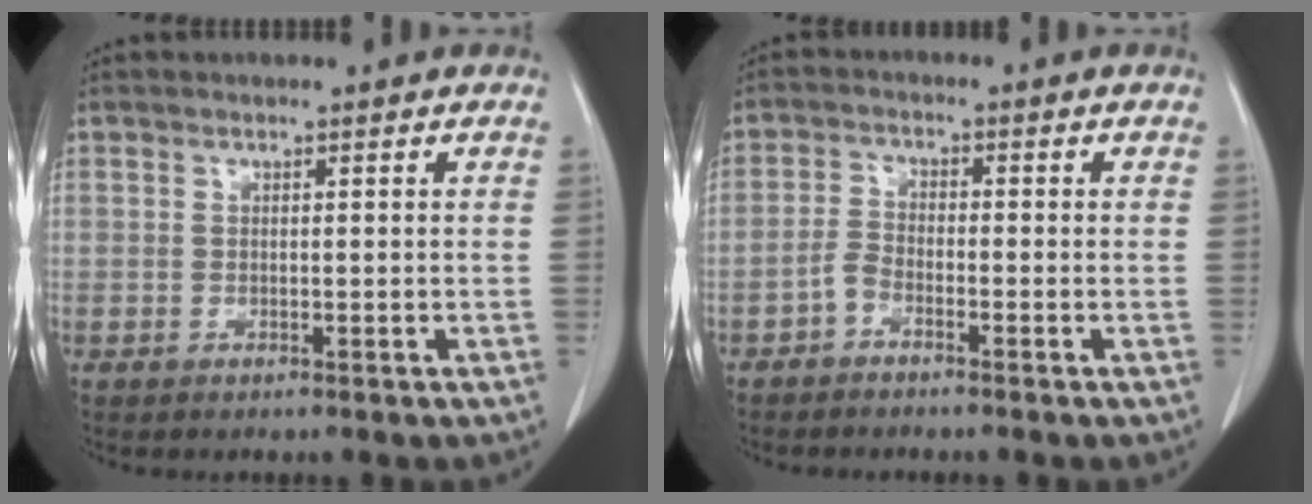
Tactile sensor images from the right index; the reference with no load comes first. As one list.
[{"total": 2.3, "force": [-1.8, 0.8, 1.2], "torque": [-0.029, 0.003, -0.038]}]